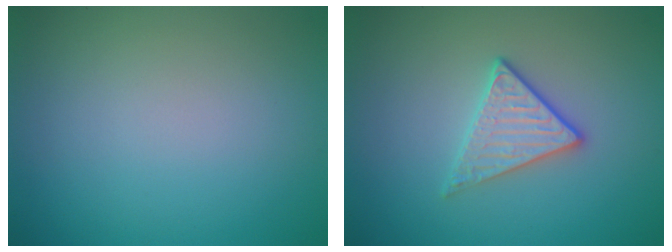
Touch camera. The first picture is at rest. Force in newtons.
{"total": 2.7, "press": 2.4, "slide": 1.2}